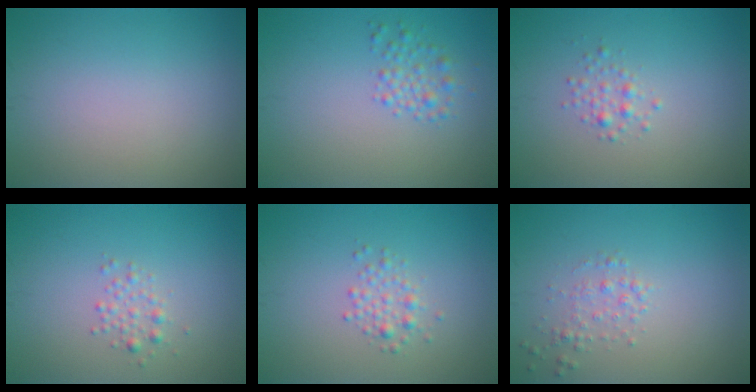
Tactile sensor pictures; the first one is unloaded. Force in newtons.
{"total": 1.8, "press": 1.8, "slide": 0.1}
{"total": 1.3, "press": 1.3, "slide": 0.0}
{"total": 1.4, "press": 1.4, "slide": 0.1}
{"total": 1.6, "press": 1.6, "slide": 0.0}
{"total": 1.4, "press": 1.4, "slide": 0.1}